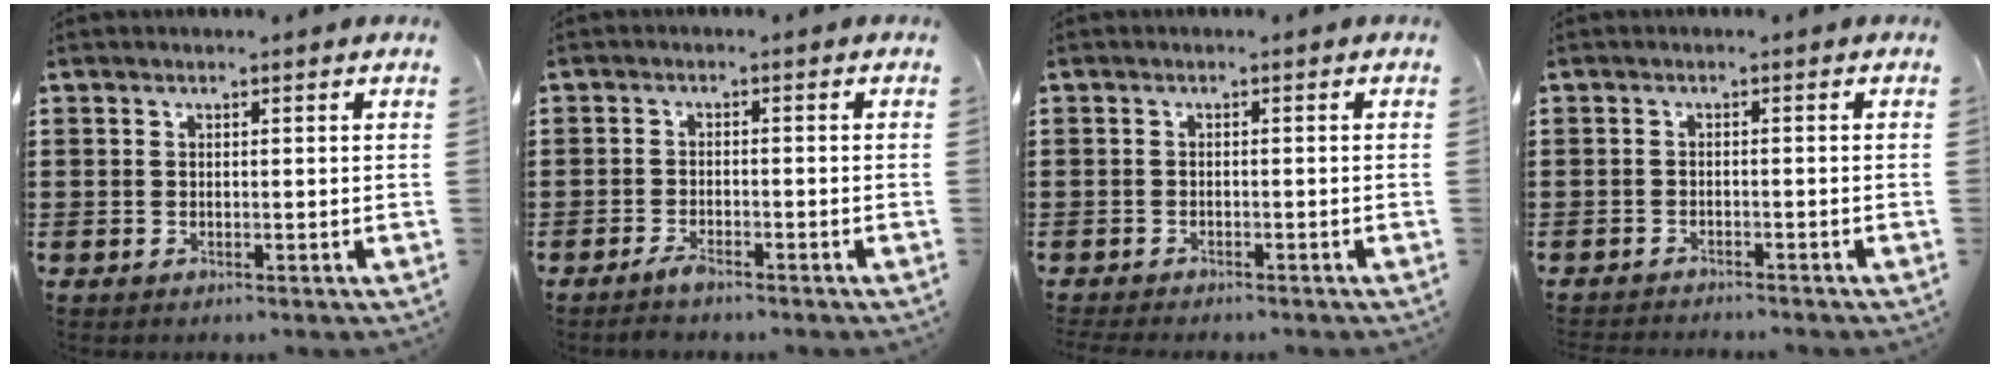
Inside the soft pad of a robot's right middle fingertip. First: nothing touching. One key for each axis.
{"total": 2.2, "fx": -1.7, "fy": 0.4, "fz": 1.3, "tx": -0.029, "ty": 0.000, "tz": -0.035}
{"total": 1.3, "fx": -1.3, "fy": 0.2, "fz": 0.0, "tx": -0.004, "ty": 0.003, "tz": -0.028}
{"total": 1.6, "fx": -1.6, "fy": 0.1, "fz": 0.0, "tx": -0.003, "ty": 0.005, "tz": -0.034}